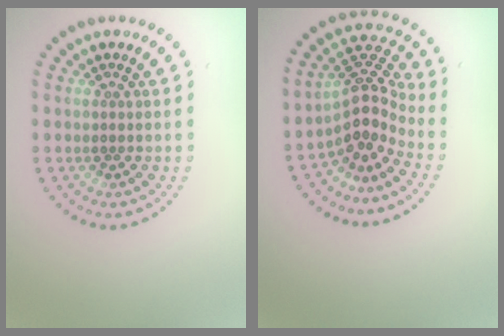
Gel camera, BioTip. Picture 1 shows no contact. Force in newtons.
{"total": 4.3, "press": 3.0, "slide": 3.1}